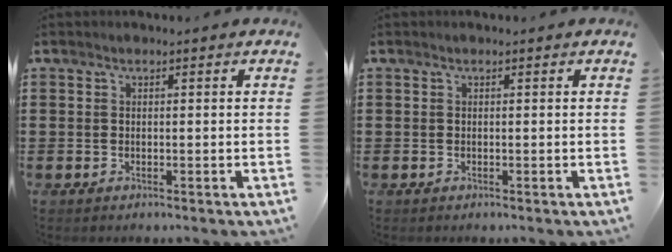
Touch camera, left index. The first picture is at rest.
{"total": 0.0}